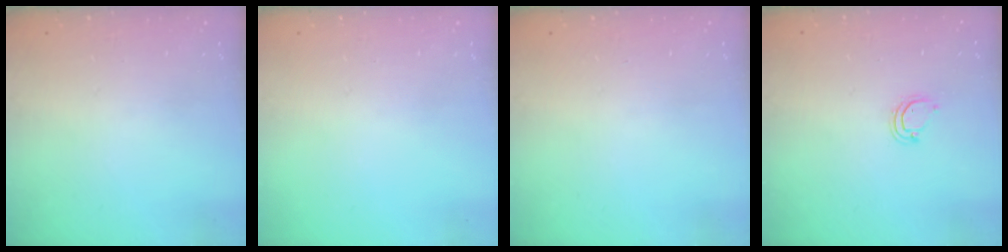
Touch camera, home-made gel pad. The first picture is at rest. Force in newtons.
{"total": 0.0}
{"total": 0.0}
{"total": 3.6, "press": 3.6, "slide": 0.5}